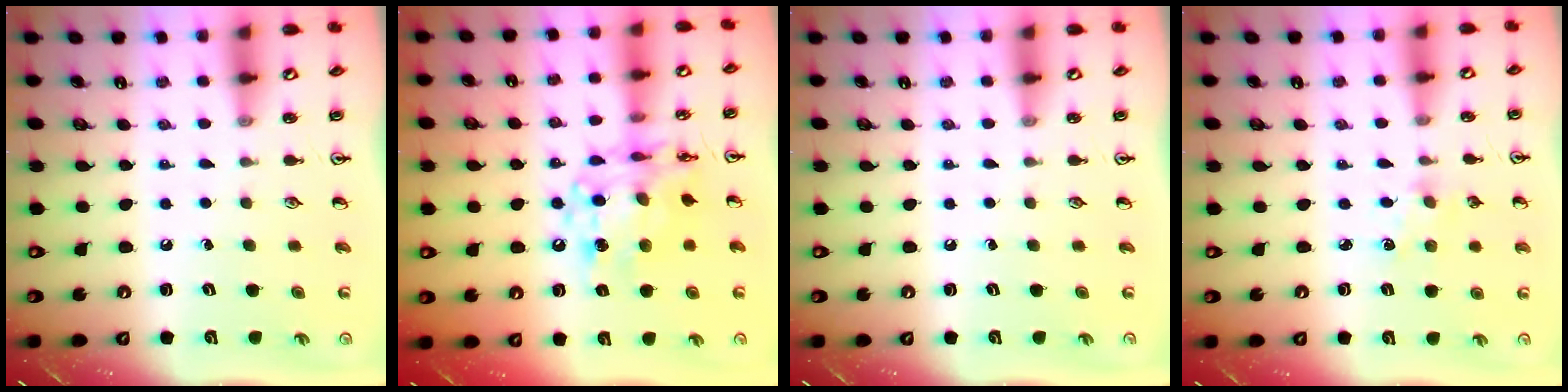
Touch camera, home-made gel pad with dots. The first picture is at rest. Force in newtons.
{"total": 13.6, "press": 13.5, "slide": 1.0}
{"total": 0.0}
{"total": 2.1, "press": 2.1, "slide": 0.3}